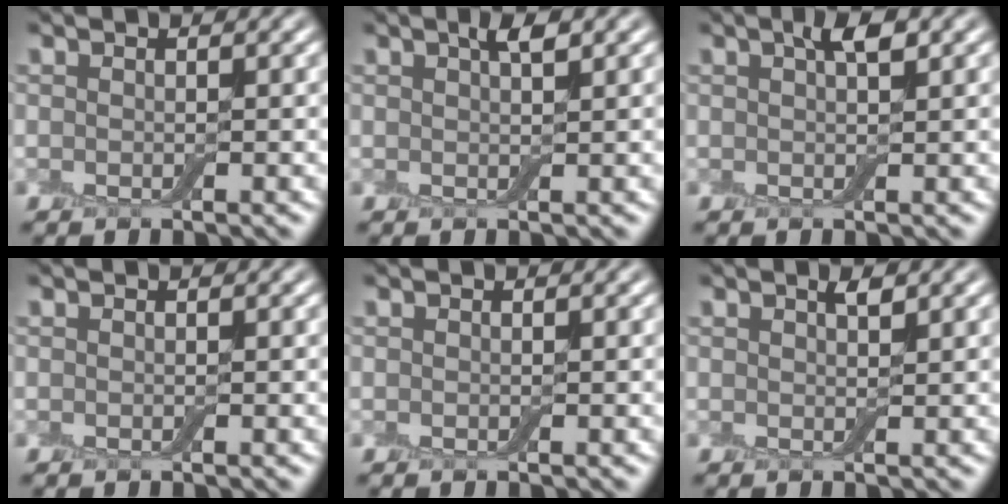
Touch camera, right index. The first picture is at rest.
{"total": 1.7, "force": [1.0, 0.3, 1.3], "torque": [-0.019, 0.003, 0.014]}
{"total": 2.0, "force": [1.0, 0.4, 1.7], "torque": [-0.023, 0.003, 0.015]}
{"total": 0.0}
{"total": 0.0}
{"total": 1.0, "force": [0.7, 0.1, 0.7], "torque": [-0.014, -0.001, 0.011]}